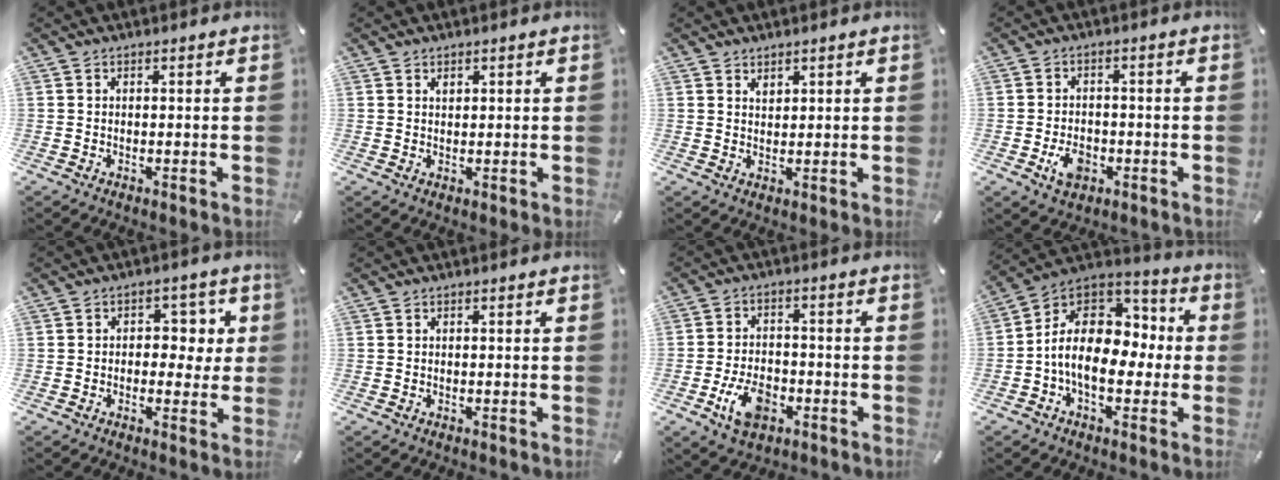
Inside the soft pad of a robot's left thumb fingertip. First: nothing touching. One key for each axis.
{"total": 1.1, "fx": 0.6, "fy": 0.8, "fz": 0.3, "tx": 0.000, "ty": -0.003, "tz": 0.011}
{"total": 1.8, "fx": 1.4, "fy": 1.1, "fz": 0.3, "tx": 0.001, "ty": -0.003, "tz": 0.024}
{"total": 5.9, "fx": -2.2, "fy": 4.1, "fz": 3.5, "tx": -0.067, "ty": 0.003, "tz": -0.042}
{"total": 6.4, "fx": 0.4, "fy": 4.8, "fz": 4.2, "tx": -0.049, "ty": 0.003, "tz": -0.003}
{"total": 0.0}
{"total": 9.3, "fx": -3.8, "fy": 5.7, "fz": 6.2, "tx": -0.125, "ty": 0.010, "tz": -0.069}
{"total": 14.9, "fx": -2.1, "fy": 10.3, "fz": 10.5, "tx": -0.195, "ty": 0.003, "tz": -0.037}